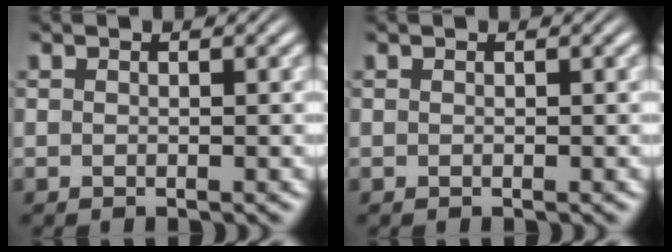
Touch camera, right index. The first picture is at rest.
{"total": 0.0}